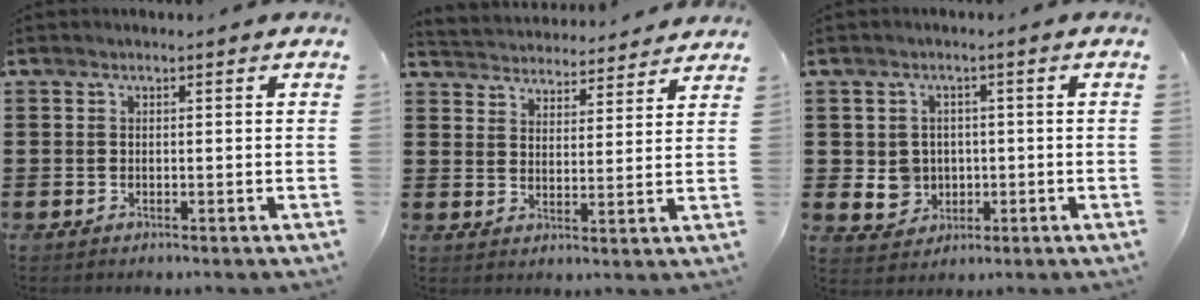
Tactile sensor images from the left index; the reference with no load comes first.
{"total": 4.0, "force": [4.0, 0.0, -0.6], "torque": [-0.010, -0.027, 0.068]}
{"total": 3.9, "force": [0.1, 3.7, 1.1], "torque": [-0.036, 0.009, 0.001]}